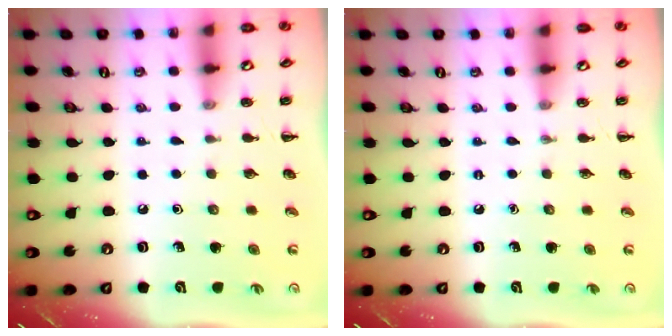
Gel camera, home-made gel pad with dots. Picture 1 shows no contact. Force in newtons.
{"total": 0.0}